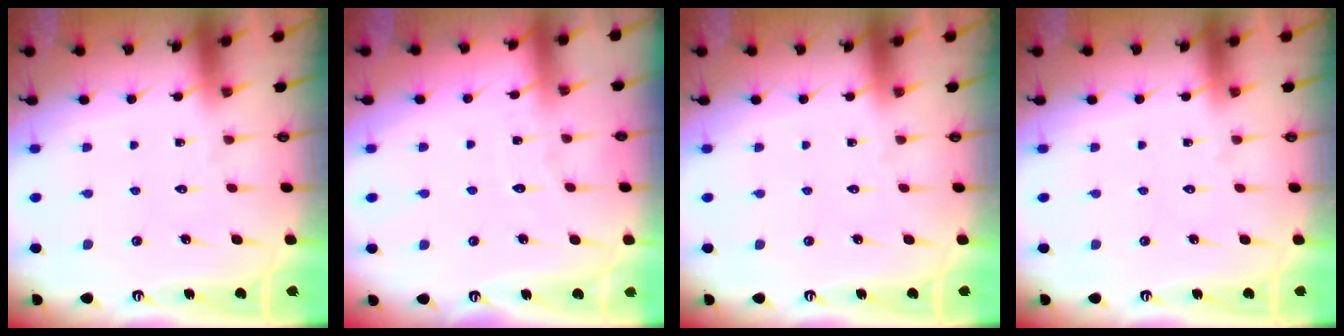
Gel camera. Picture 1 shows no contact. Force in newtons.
{"total": 2.8, "press": 2.8, "slide": 0.3}
{"total": 0.0}
{"total": 0.0}